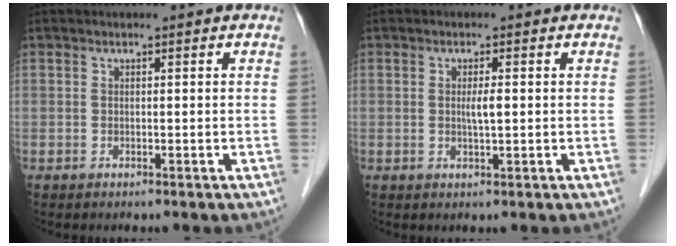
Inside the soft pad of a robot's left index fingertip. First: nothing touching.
{"total": 2.0, "force": [0.1, 0.3, 2.0], "torque": [-0.039, 0.000, 0.002]}